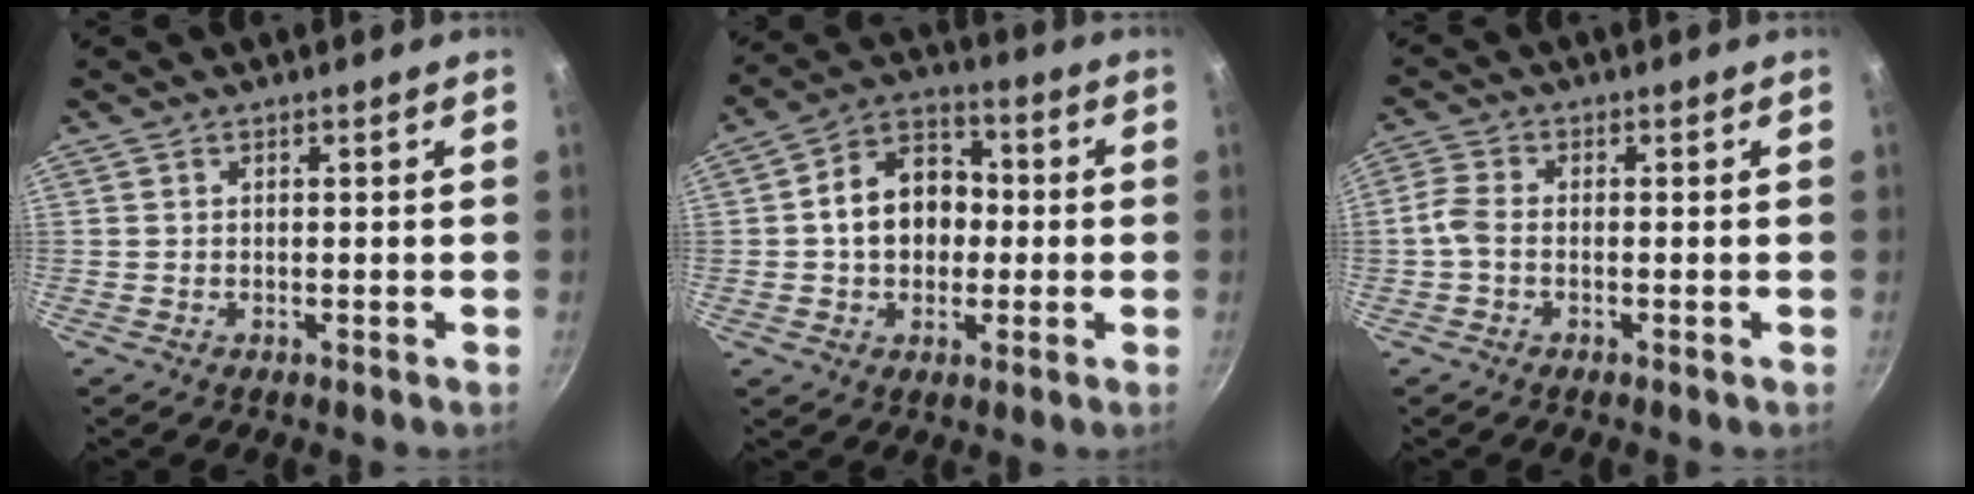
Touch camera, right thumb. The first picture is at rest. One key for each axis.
{"total": 12.3, "fx": 0.0, "fy": 9.4, "fz": 8.0, "tx": -0.092, "ty": 0.028, "tz": -0.014}
{"total": 3.3, "fx": -1.1, "fy": 2.0, "fz": 2.4, "tx": -0.060, "ty": 0.013, "tz": -0.034}